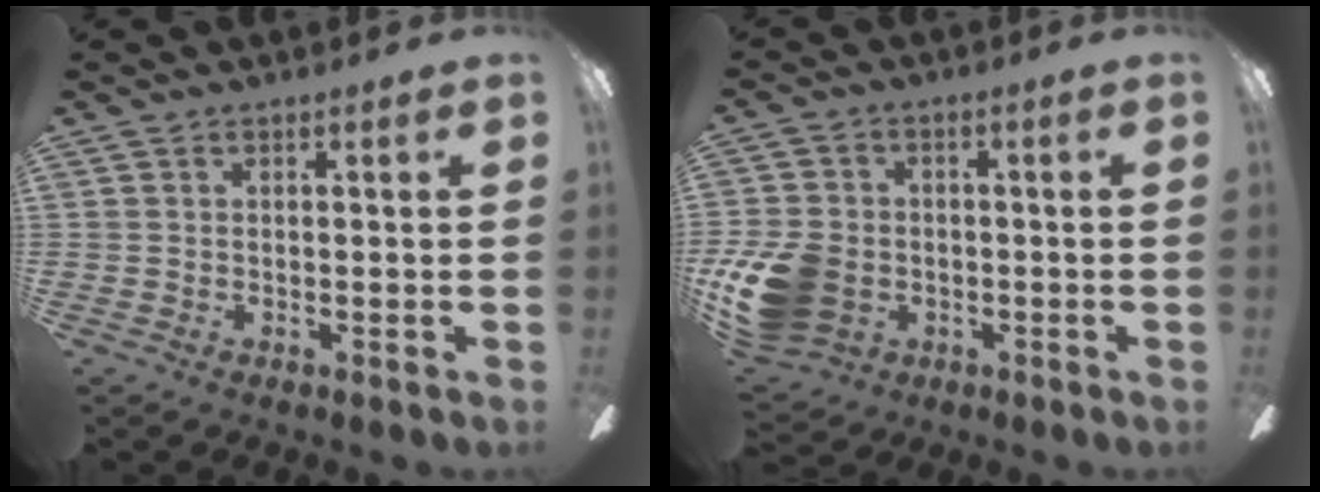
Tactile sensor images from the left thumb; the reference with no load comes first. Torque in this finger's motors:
{"motor_torque": [-0.68, 0.94, 0.48, -0.40, 0.23]}